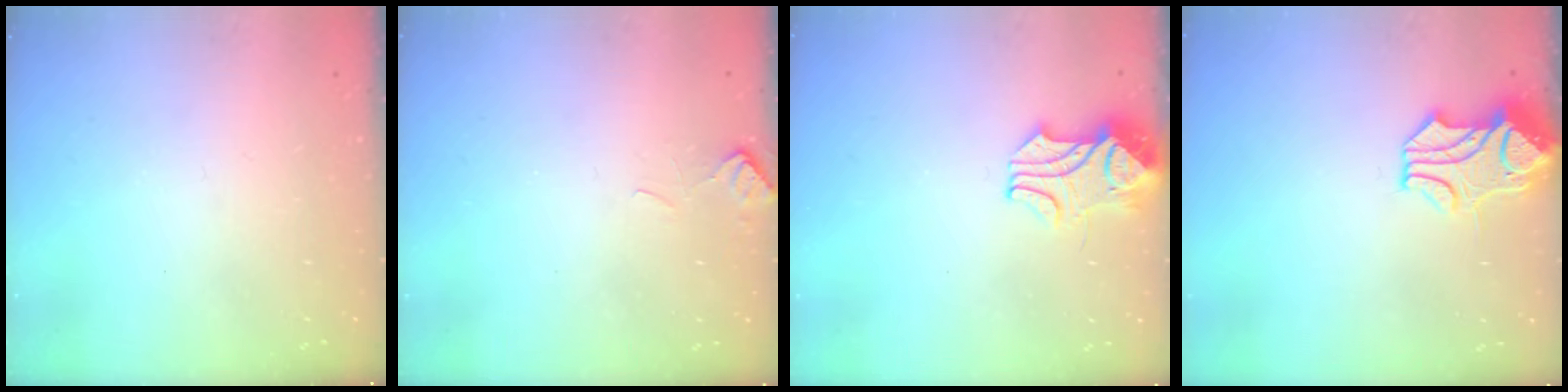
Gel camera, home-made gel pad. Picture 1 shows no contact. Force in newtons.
{"total": 4.3, "press": 4.3, "slide": 0.6}
{"total": 2.5, "press": 2.3, "slide": 1.0}
{"total": 1.7, "press": 1.1, "slide": 1.3}